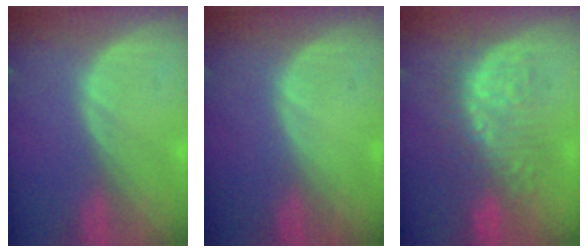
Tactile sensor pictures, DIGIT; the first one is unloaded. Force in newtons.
{"total": 0.0}
{"total": 8.8, "press": 8.7, "slide": 1.4}